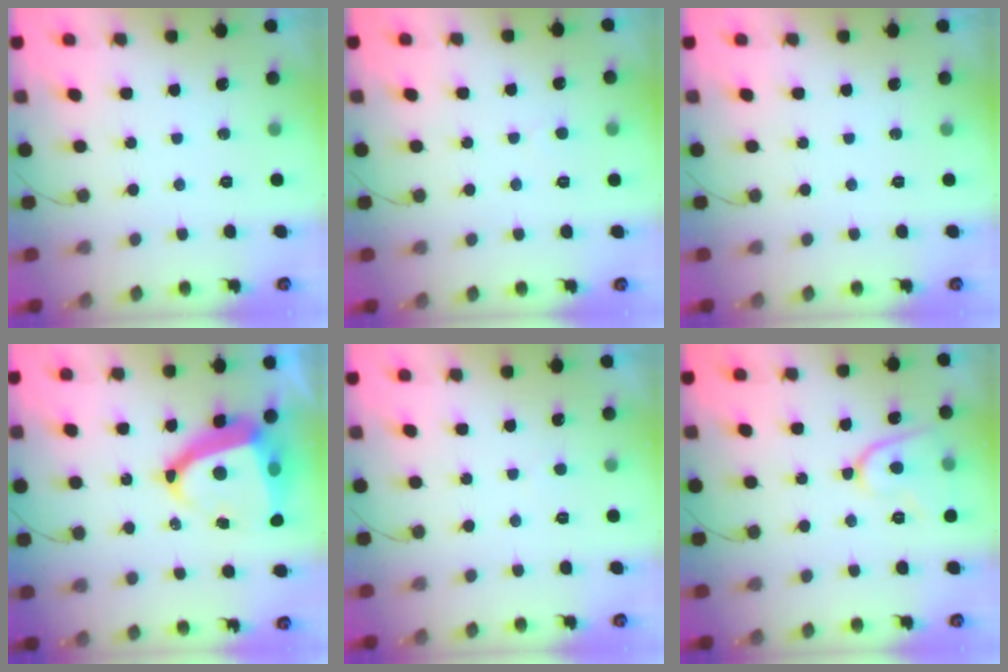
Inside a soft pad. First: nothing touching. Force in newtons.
{"total": 2.4, "press": 2.4, "slide": 0.2}
{"total": 0.0}
{"total": 14.6, "press": 14.5, "slide": 1.7}
{"total": 1.9, "press": 1.9, "slide": 0.3}
{"total": 10.4, "press": 10.4, "slide": 1.1}